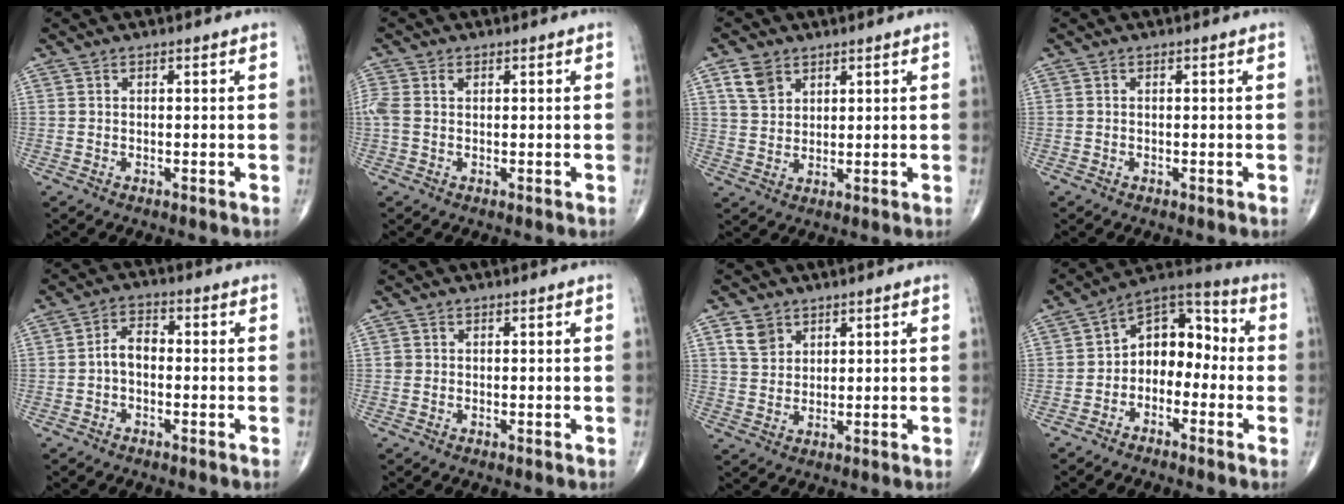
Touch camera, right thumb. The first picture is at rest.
{"total": 3.3, "force": [0.6, 2.1, 2.4], "torque": [-0.082, 0.018, 0.016]}
{"total": 5.2, "force": [2.9, 3.7, 2.3], "torque": [-0.030, -0.011, 0.061]}
{"total": 0.0}
{"total": 4.3, "force": [-0.7, 2.7, 3.2], "torque": [-0.048, 0.021, -0.022]}
{"total": 0.6, "force": [0.0, 0.6, 0.1], "torque": [0.001, 0.003, 0.001]}
{"total": 4.6, "force": [2.6, 3.4, 1.7], "torque": [-0.016, -0.013, 0.055]}
{"total": 10.5, "force": [-1.8, 7.4, 7.2], "torque": [-0.069, 0.051, -0.052]}